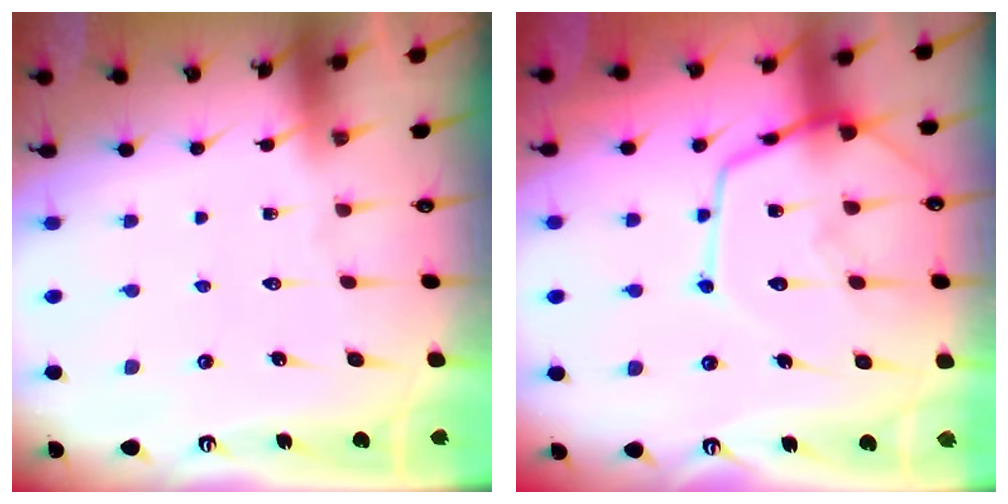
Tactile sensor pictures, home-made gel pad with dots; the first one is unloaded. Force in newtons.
{"total": 15.6, "press": 15.6, "slide": 1.4}